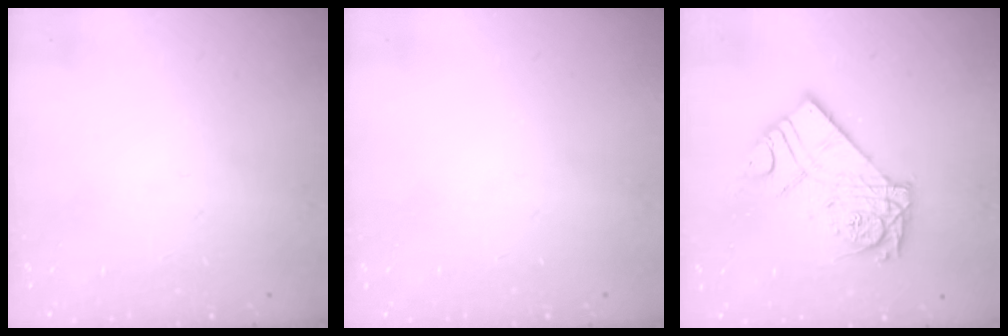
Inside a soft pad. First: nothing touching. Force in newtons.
{"total": 0.0}
{"total": 14.8, "press": 14.7, "slide": 1.6}